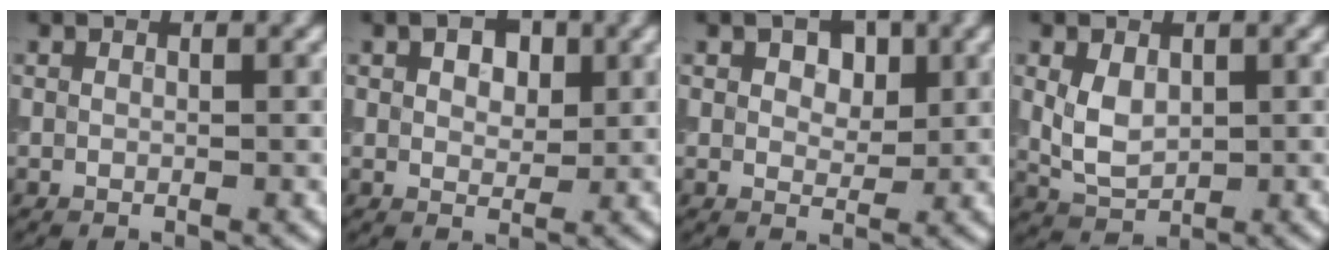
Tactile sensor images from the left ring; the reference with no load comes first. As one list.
[{"total": 3.8, "force": [1.8, 2.2, 2.5], "torque": [-0.034, 0.010, 0.016]}, {"total": 3.0, "force": [1.2, 1.9, 2.0], "torque": [-0.029, 0.004, 0.015]}, {"total": 3.3, "force": [0.5, 2.2, 2.4], "torque": [-0.055, -0.001, 0.012]}]